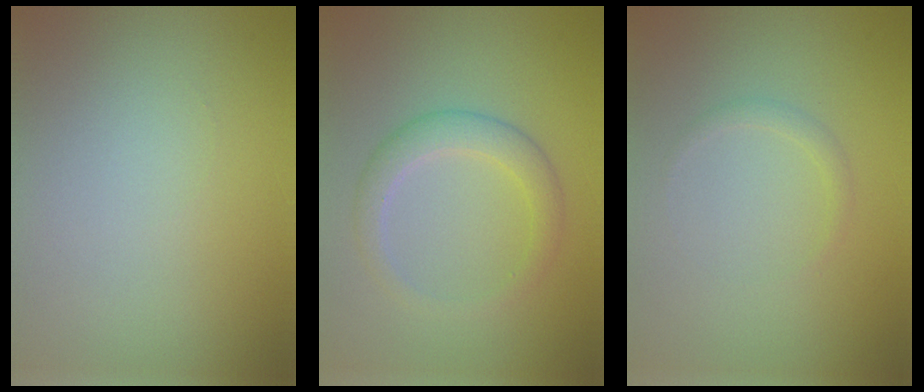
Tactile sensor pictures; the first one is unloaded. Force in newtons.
{"total": 2.8, "press": 2.8, "slide": 0.2}
{"total": 0.8, "press": 0.8, "slide": 0.1}